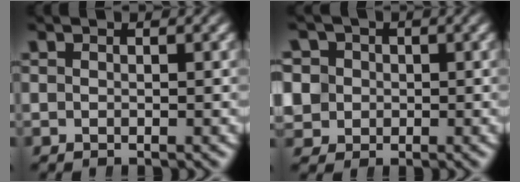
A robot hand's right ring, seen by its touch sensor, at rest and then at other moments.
{"total": 6.6, "force": [0.2, 6.1, 2.6], "torque": [-0.056, -0.016, 0.006]}